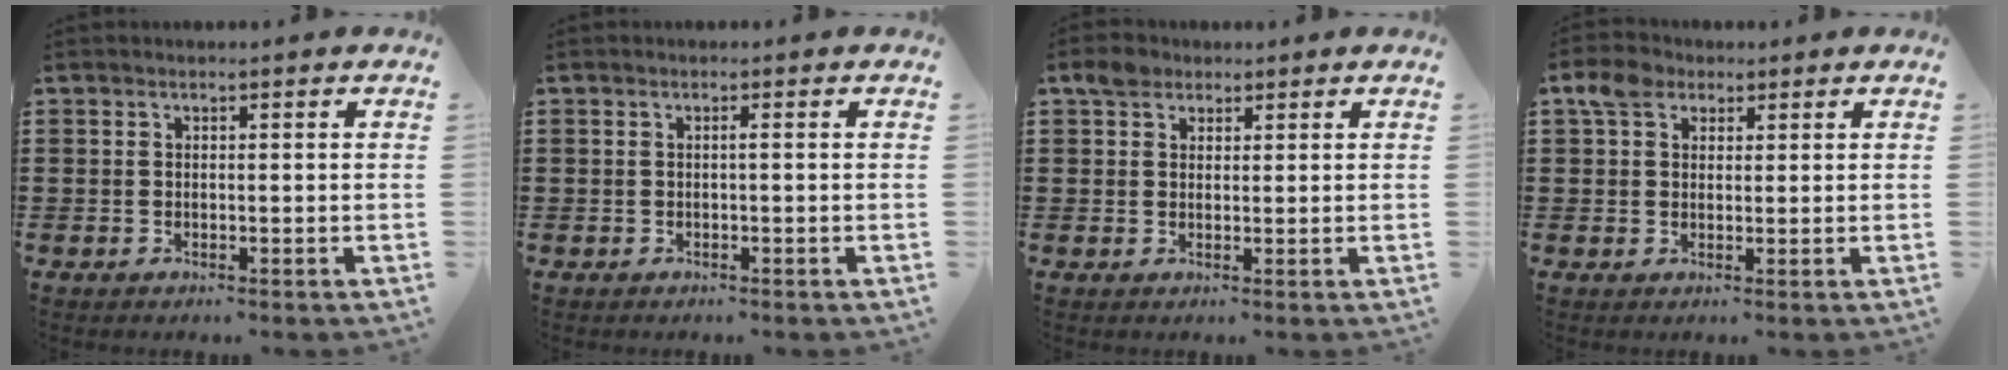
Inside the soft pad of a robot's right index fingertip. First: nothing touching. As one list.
[{"total": 0.6, "force": [-0.1, -0.1, 0.6], "torque": [-0.010, -0.002, -0.003]}, {"total": 3.0, "force": [2.0, 1.9, 1.1], "torque": [-0.022, 0.008, 0.035]}, {"total": 4.5, "force": [2.4, 3.2, 2.1], "torque": [-0.056, 0.014, 0.044]}]